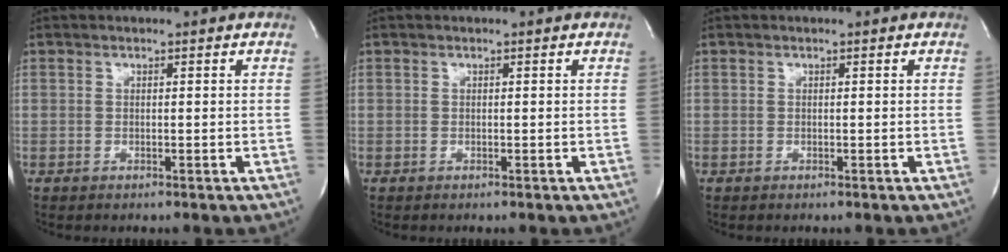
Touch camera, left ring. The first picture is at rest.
{"total": 0.0}
{"total": 0.0}